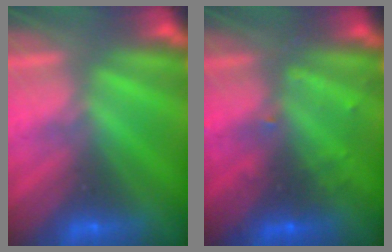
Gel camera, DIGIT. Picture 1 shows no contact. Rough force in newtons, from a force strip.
{"total": 2.9}